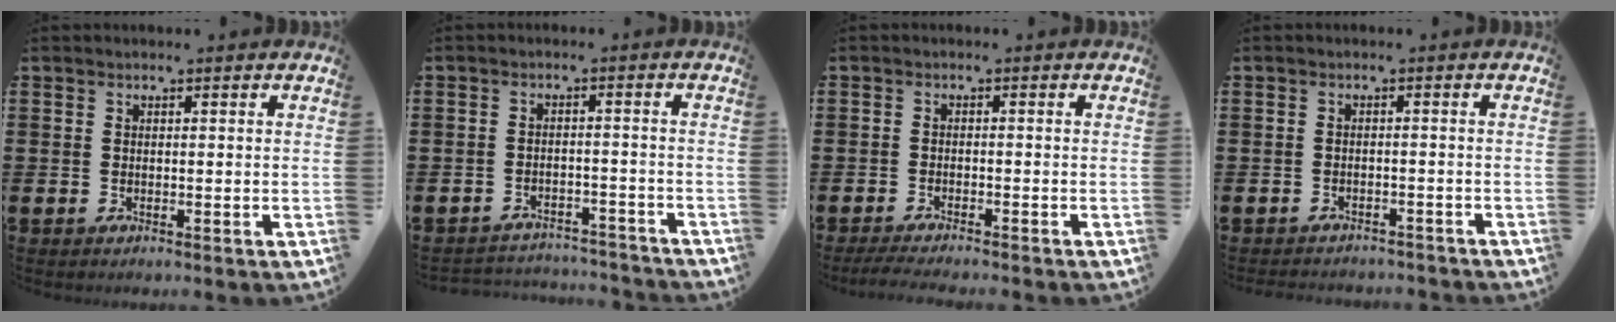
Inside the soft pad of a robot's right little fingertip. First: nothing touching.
{"total": 2.5, "force": [-2.4, 0.2, -0.1], "torque": [-0.005, 0.003, -0.054]}
{"total": 1.4, "force": [-1.2, 0.0, 0.8], "torque": [-0.013, 0.001, -0.023]}
{"total": 1.1, "force": [-1.1, 0.1, 0.0], "torque": [-0.004, 0.002, -0.023]}